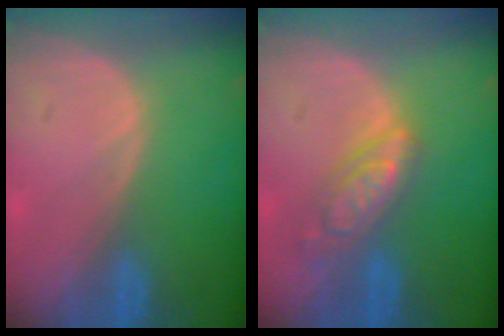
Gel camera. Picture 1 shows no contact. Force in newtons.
{"total": 6.2, "press": 5.5, "slide": 2.9}